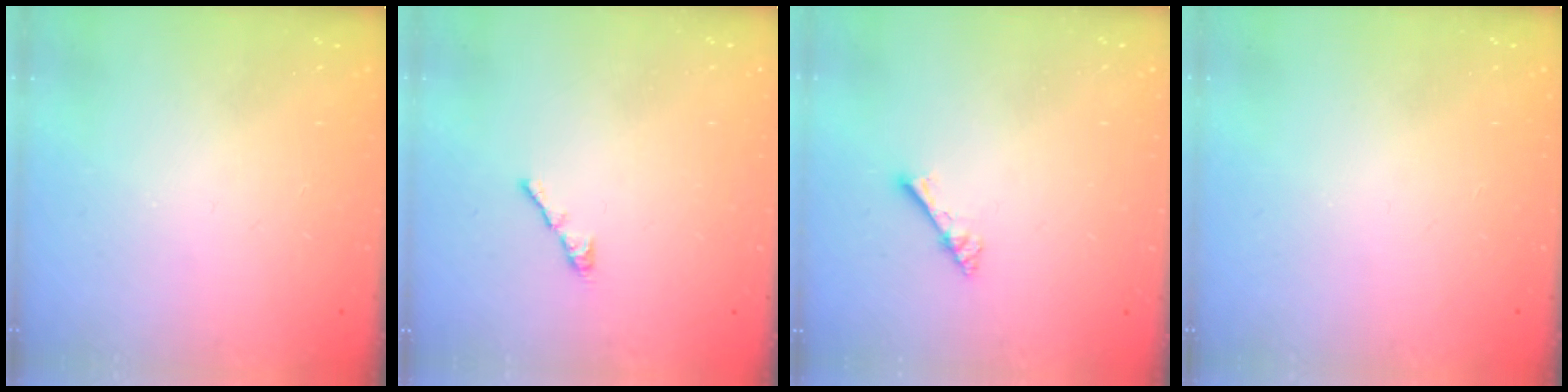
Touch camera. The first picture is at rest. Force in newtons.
{"total": 0.6, "press": 0.4, "slide": 0.4}
{"total": 2.7, "press": 2.7, "slide": 0.2}
{"total": 0.0}